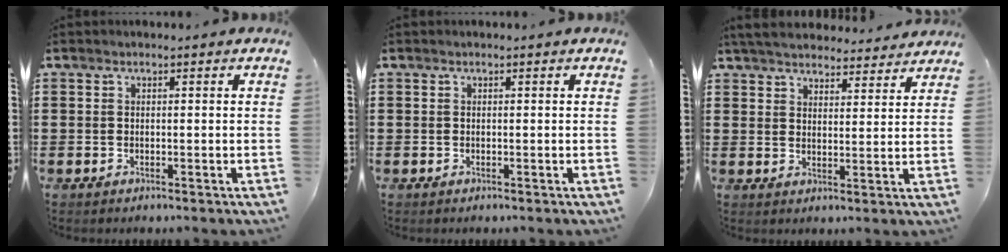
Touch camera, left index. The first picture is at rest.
{"total": 0.0}
{"total": 5.1, "force": [4.9, 0.7, 1.1], "torque": [-0.040, -0.021, 0.089]}